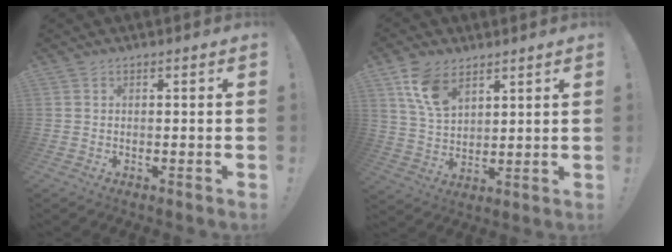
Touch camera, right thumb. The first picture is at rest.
{"total": 10.6, "force": [6.3, 6.0, 6.0], "torque": [-0.111, -0.020, 0.123]}